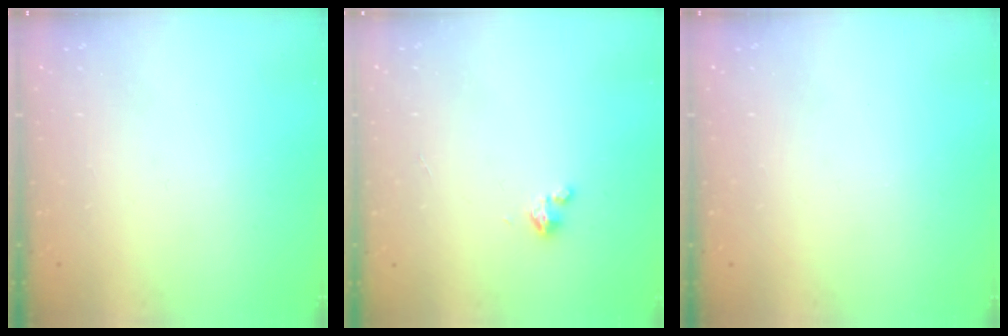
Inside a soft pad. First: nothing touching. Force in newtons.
{"total": 2.7, "press": 2.6, "slide": 0.4}
{"total": 0.0}